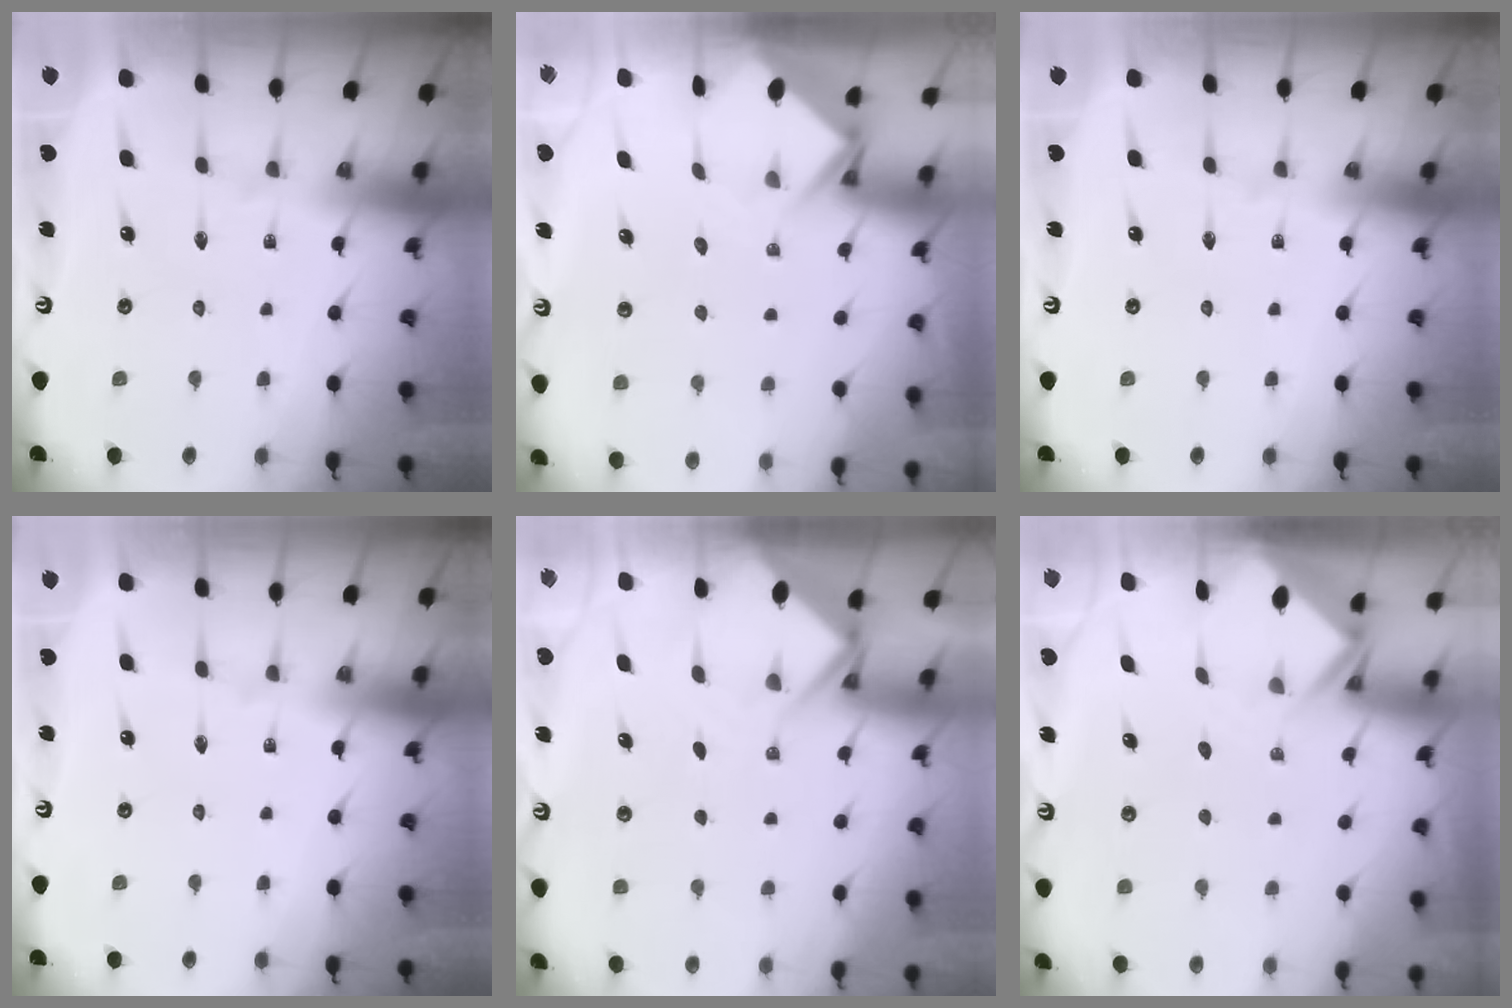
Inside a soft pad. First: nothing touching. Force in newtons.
{"total": 4.0, "press": 4.0, "slide": 0.2}
{"total": 0.0}
{"total": 0.0}
{"total": 5.6, "press": 5.6, "slide": 0.6}
{"total": 2.7, "press": 2.7, "slide": 0.3}